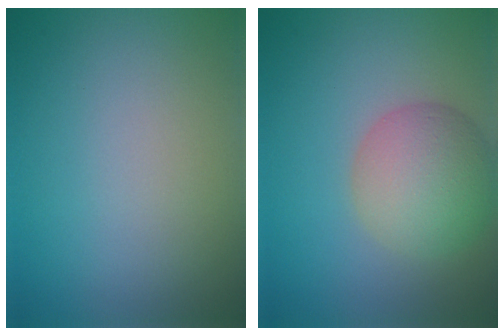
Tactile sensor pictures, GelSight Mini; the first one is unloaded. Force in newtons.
{"total": 6.0, "press": 6.0, "slide": 0.4}